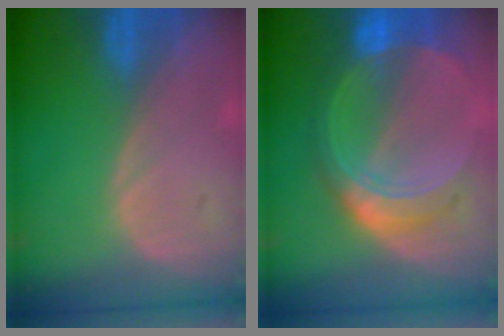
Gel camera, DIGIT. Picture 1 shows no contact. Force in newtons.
{"total": 8.6, "press": 8.6, "slide": 0.7}